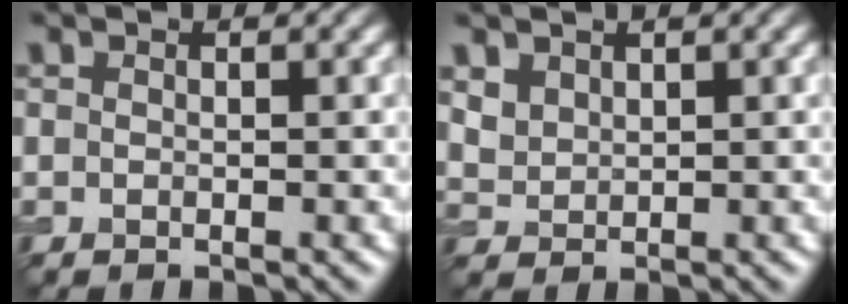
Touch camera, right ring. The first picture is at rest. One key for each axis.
{"total": 1.9, "fx": 1.3, "fy": 1.2, "fz": 0.6, "tx": -0.022, "ty": -0.005, "tz": 0.034}